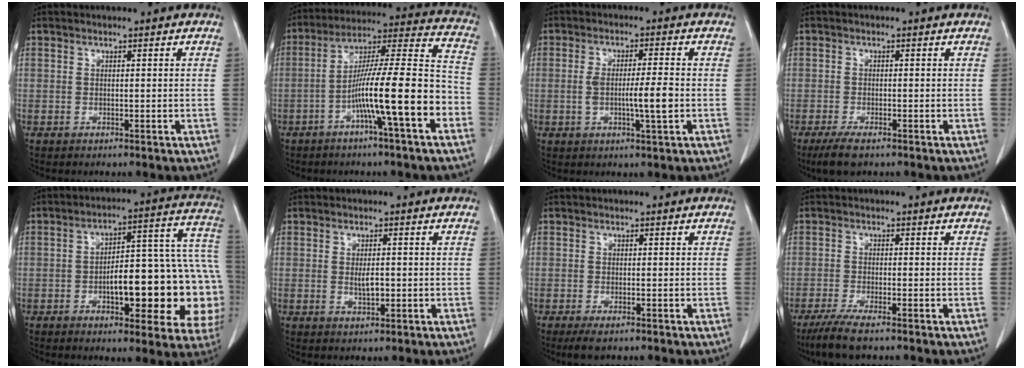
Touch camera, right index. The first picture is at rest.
{"total": 16.1, "force": [-6.0, 0.3, 14.9], "torque": [-0.247, 0.014, -0.103]}
{"total": 5.9, "force": [-1.0, 0.1, 5.8], "torque": [-0.106, -0.003, -0.015]}
{"total": 3.6, "force": [-2.4, 1.2, 2.4], "torque": [-0.055, -0.007, -0.040]}
{"total": 21.9, "force": [-4.4, 6.7, 20.4], "torque": [-0.184, 0.050, -0.042]}
{"total": 2.6, "force": [-0.1, 0.9, 2.4], "torque": [-0.046, -0.002, 0.000]}
{"total": 2.5, "force": [-1.6, 0.7, 1.8], "torque": [-0.033, -0.005, -0.023]}
{"total": 5.1, "force": [-3.7, 0.3, 3.6], "torque": [-0.068, -0.014, -0.067]}